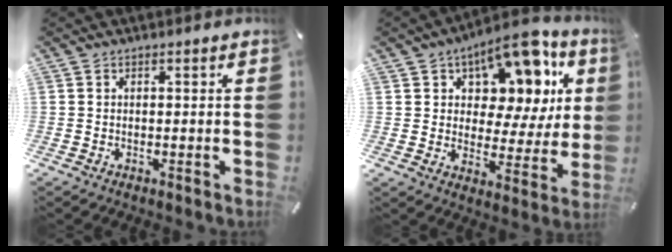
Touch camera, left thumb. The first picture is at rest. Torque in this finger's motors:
{"motor_torque": [0.78, 0.72, 0.68, -0.16, 0.06]}